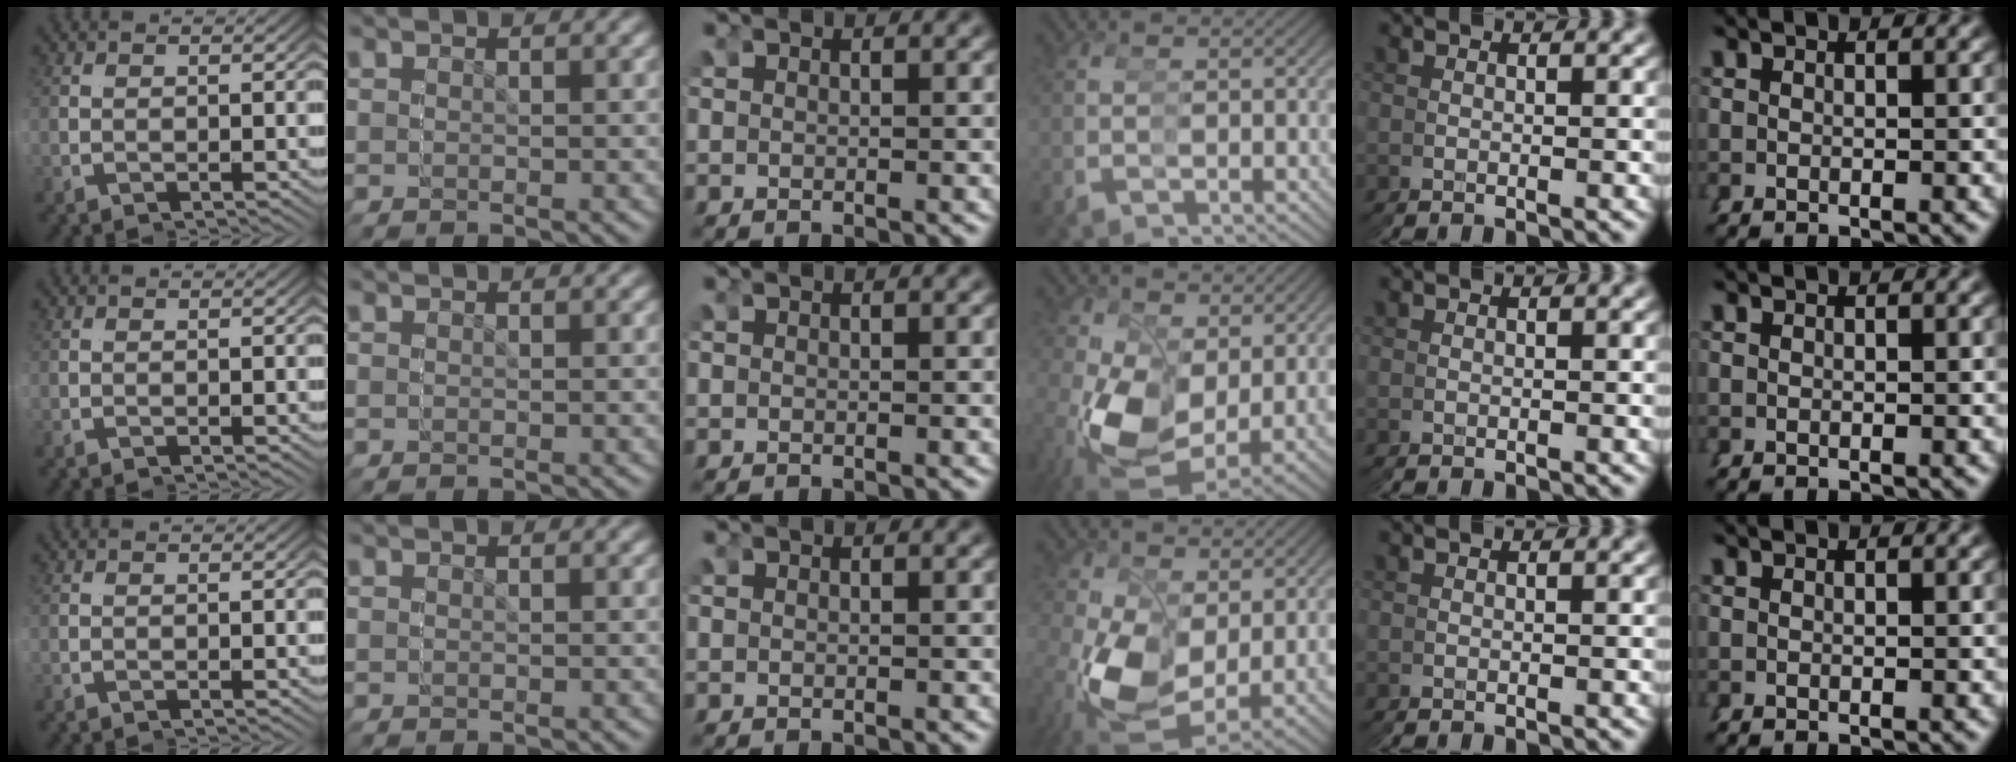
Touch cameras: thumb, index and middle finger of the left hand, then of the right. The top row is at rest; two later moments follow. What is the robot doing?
{"motion": "grasp_and_lifting", "object": "stress ball aka squeeze ball"}